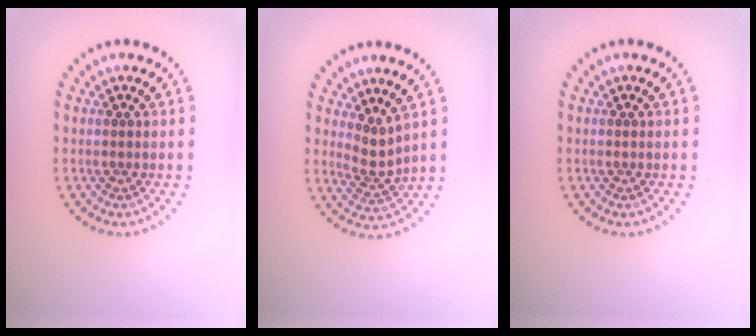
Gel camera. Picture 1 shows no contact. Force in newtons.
{"total": 2.3, "press": 1.6, "slide": 1.7}
{"total": 0.0}